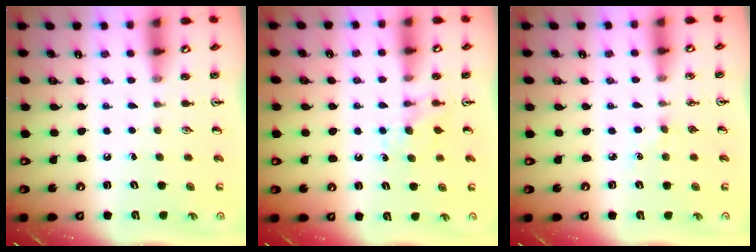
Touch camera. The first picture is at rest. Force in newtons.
{"total": 4.6, "press": 4.5, "slide": 0.6}
{"total": 2.7, "press": 2.7, "slide": 0.4}